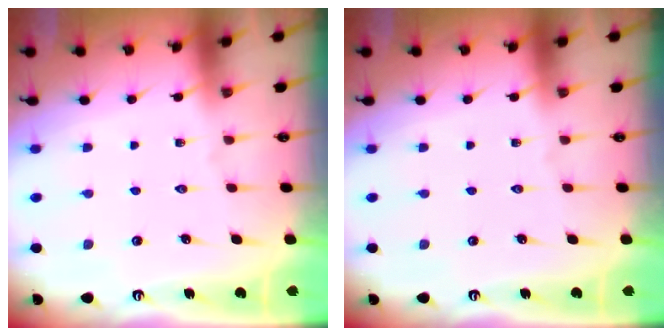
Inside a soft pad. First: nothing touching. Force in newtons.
{"total": 0.0}